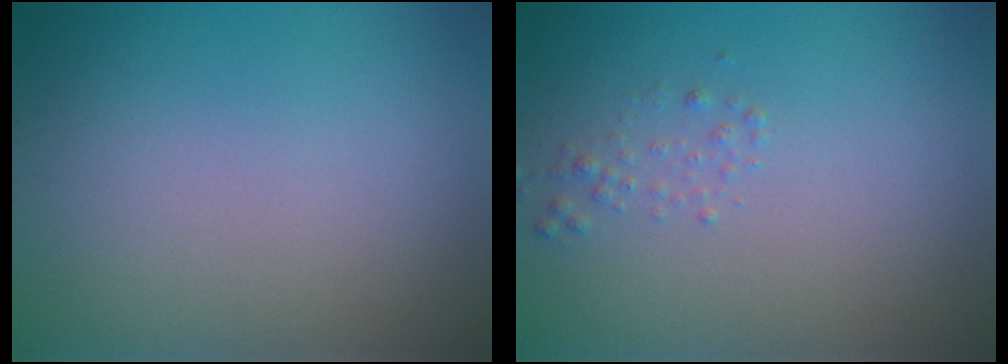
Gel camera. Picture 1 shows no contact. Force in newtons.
{"total": 1.0, "press": 1.0, "slide": 0.1}